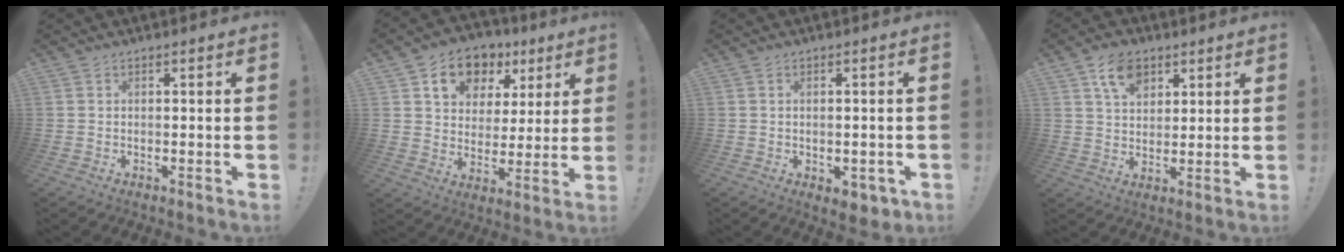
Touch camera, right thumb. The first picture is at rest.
{"total": 13.3, "force": [6.8, 9.9, 5.8], "torque": [-0.091, -0.028, 0.128]}
{"total": 3.6, "force": [-1.0, 2.1, 2.8], "torque": [-0.030, 0.003, -0.011]}
{"total": 9.4, "force": [5.2, 6.3, 4.7], "torque": [-0.078, -0.012, 0.098]}